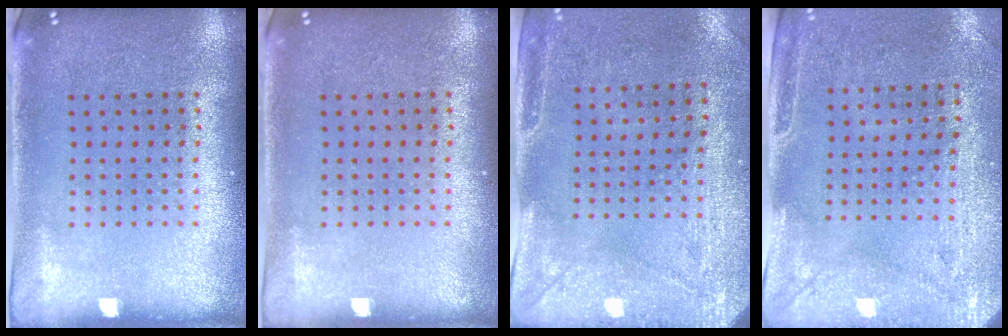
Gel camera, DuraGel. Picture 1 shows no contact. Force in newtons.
{"total": 0.0}
{"total": 3.0, "press": 2.3, "slide": 1.8}
{"total": 3.0, "press": 2.4, "slide": 1.7}